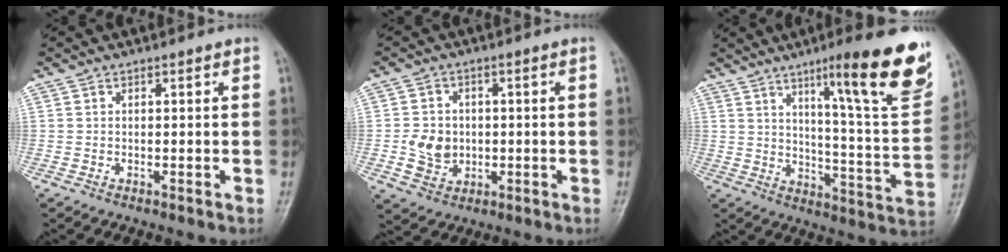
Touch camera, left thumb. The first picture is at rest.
{"total": 6.4, "force": [-0.6, 5.6, 3.1], "torque": [-0.034, 0.000, -0.006]}
{"total": 22.3, "force": [12.8, 2.8, 18.0], "torque": [-0.219, -0.060, 0.188]}